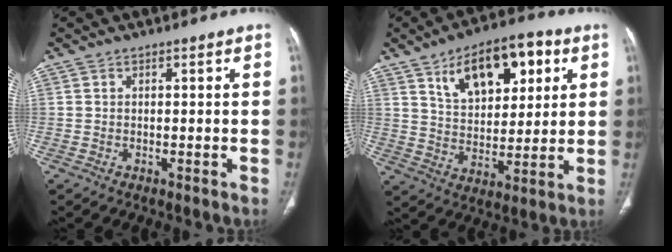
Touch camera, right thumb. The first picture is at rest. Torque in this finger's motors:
{"motor_torque": [-1.04, 1.79, 0.91, 0.76, 0.26]}